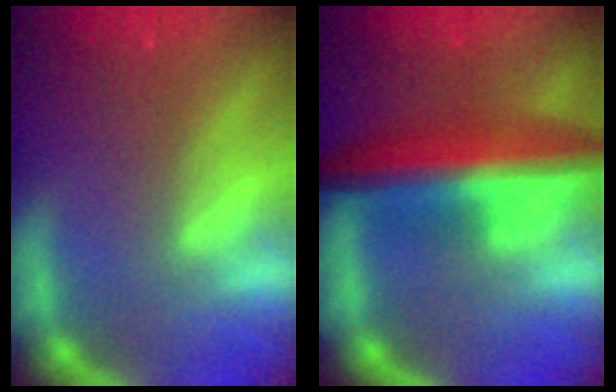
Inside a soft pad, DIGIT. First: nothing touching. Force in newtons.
{"total": 9.0}